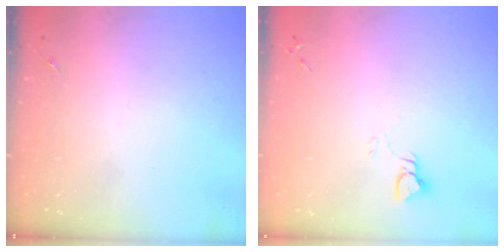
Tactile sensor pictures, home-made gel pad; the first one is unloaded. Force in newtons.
{"total": 2.9, "press": 2.9, "slide": 0.2}